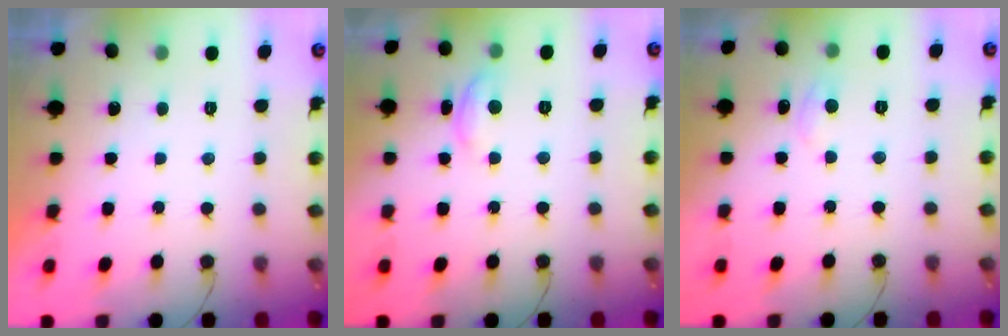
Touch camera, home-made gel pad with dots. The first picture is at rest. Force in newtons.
{"total": 6.4, "press": 6.4, "slide": 0.5}
{"total": 5.5, "press": 5.4, "slide": 0.7}